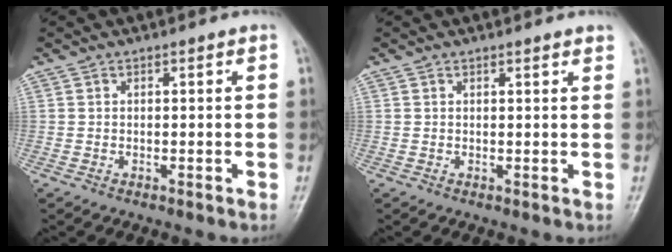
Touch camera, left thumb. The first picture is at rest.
{"total": 2.1, "force": [1.8, 0.4, 1.0], "torque": [-0.005, -0.002, 0.019]}